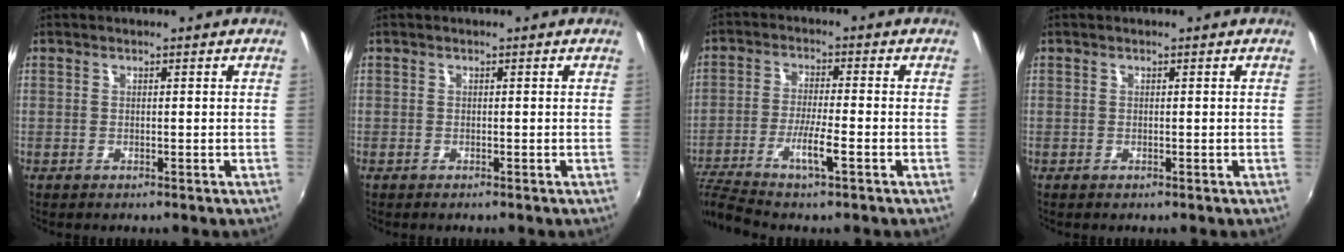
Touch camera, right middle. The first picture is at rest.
{"total": 0.0}
{"total": 9.5, "force": [-5.8, 0.2, 7.6], "torque": [-0.160, -0.019, -0.108]}
{"total": 0.0}